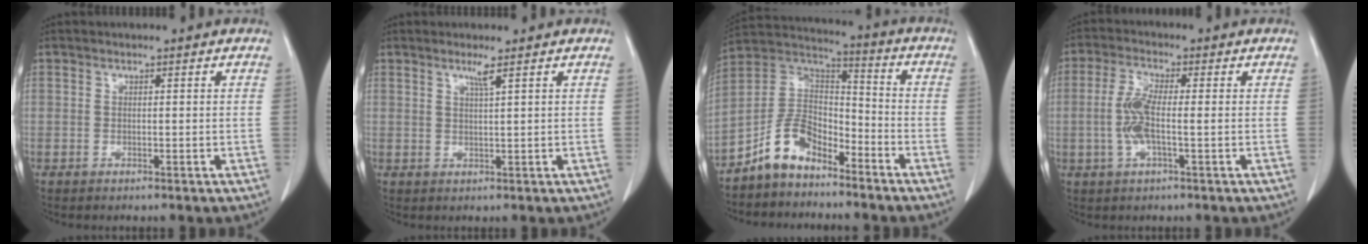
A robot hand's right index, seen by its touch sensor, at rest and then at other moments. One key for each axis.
{"total": 1.7, "fx": 1.1, "fy": -0.5, "fz": 1.3, "tx": -0.030, "ty": -0.005, "tz": 0.022}
{"total": 9.9, "fx": -7.1, "fy": 5.1, "fz": 4.6, "tx": -0.098, "ty": 0.032, "tz": -0.140}
{"total": 5.7, "fx": -0.7, "fy": 1.1, "fz": 5.6, "tx": -0.126, "ty": 0.002, "tz": -0.016}